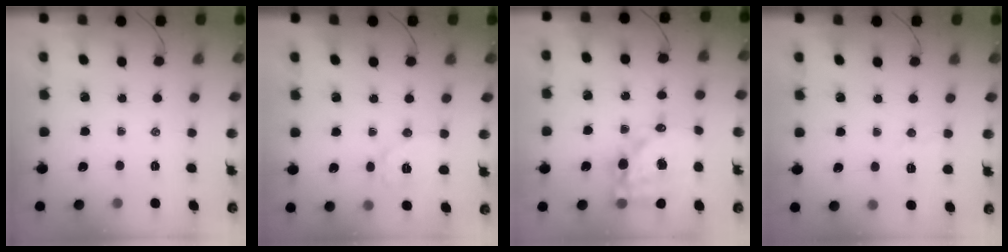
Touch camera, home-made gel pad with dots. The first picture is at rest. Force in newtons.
{"total": 7.8, "press": 7.8, "slide": 0.2}
{"total": 15.6, "press": 15.2, "slide": 3.3}
{"total": 5.4, "press": 5.4, "slide": 0.8}